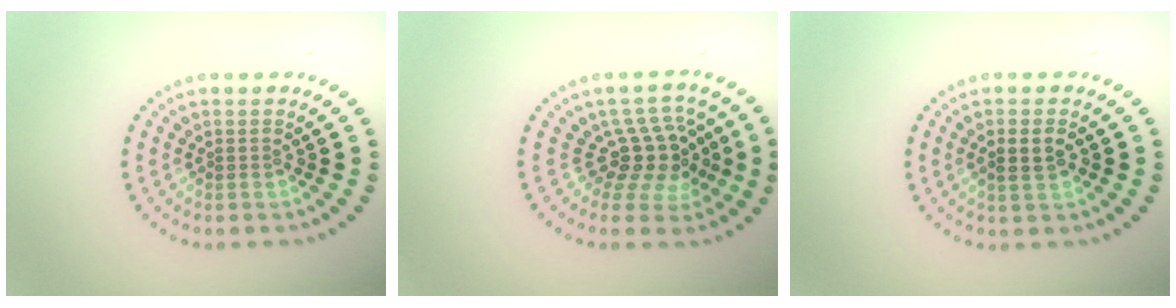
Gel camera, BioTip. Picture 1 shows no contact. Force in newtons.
{"total": 4.0, "press": 2.9, "slide": 2.8}
{"total": 2.0, "press": 2.0, "slide": 0.4}